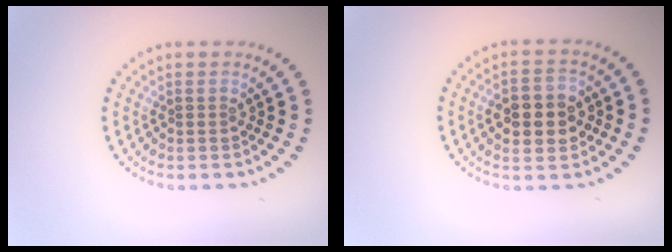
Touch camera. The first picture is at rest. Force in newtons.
{"total": 4.3, "press": 4.3, "slide": 0.3}